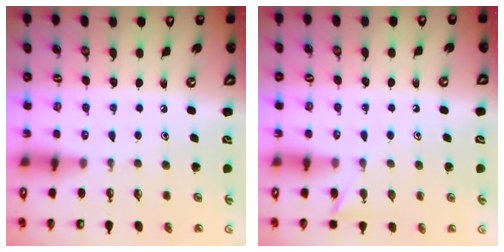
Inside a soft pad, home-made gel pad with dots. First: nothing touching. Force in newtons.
{"total": 5.5, "press": 5.5, "slide": 0.6}